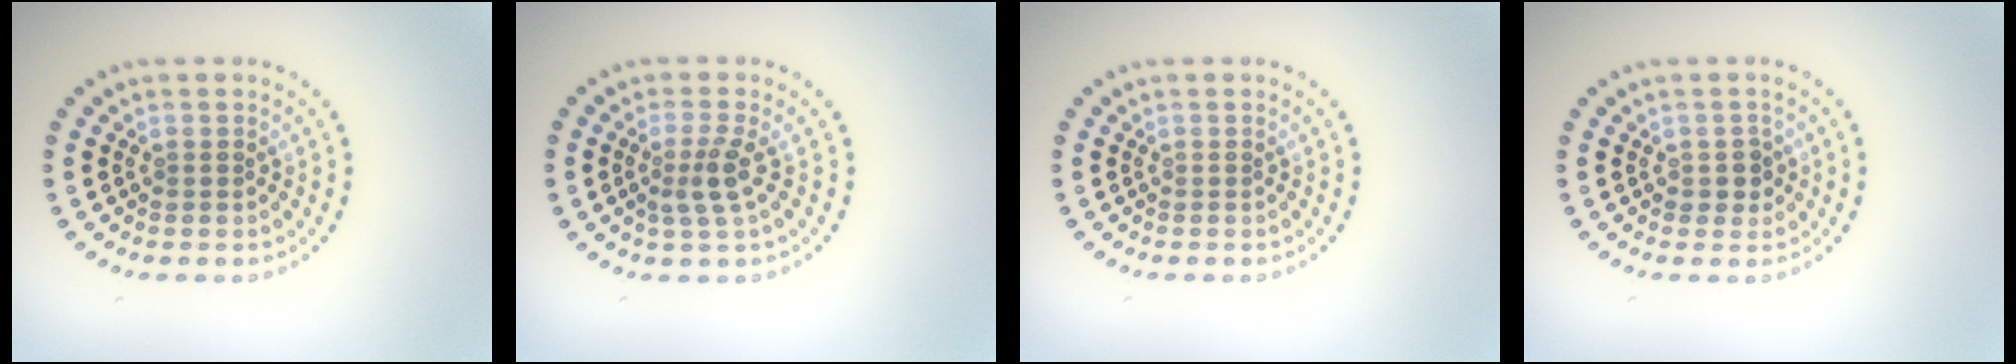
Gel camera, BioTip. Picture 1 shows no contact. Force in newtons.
{"total": 2.5, "press": 1.9, "slide": 1.6}
{"total": 0.0}
{"total": 1.6, "press": 1.4, "slide": 0.7}